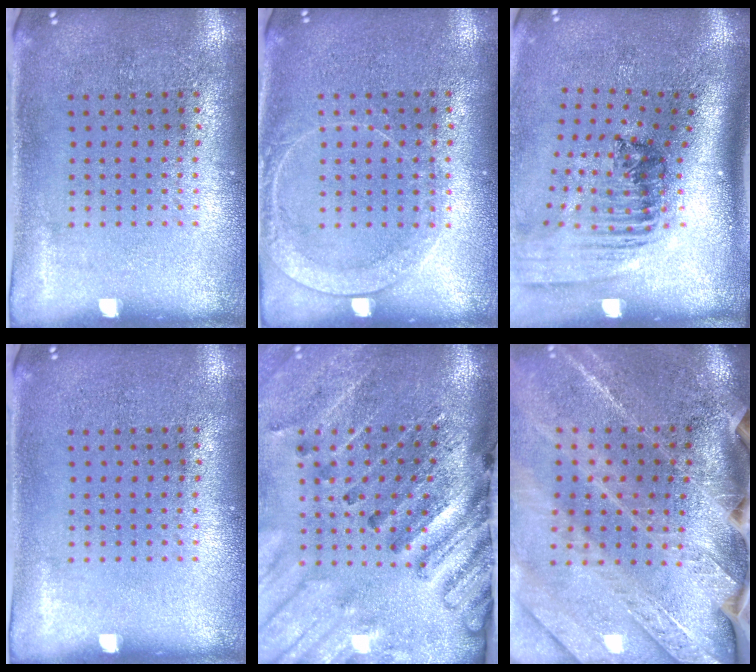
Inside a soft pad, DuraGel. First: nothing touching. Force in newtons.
{"total": 1.7, "press": 1.7, "slide": 0.3}
{"total": 2.0, "press": 1.4, "slide": 1.4}
{"total": 0.0}
{"total": 3.3, "press": 2.7, "slide": 1.8}
{"total": 3.7, "press": 3.2, "slide": 1.9}